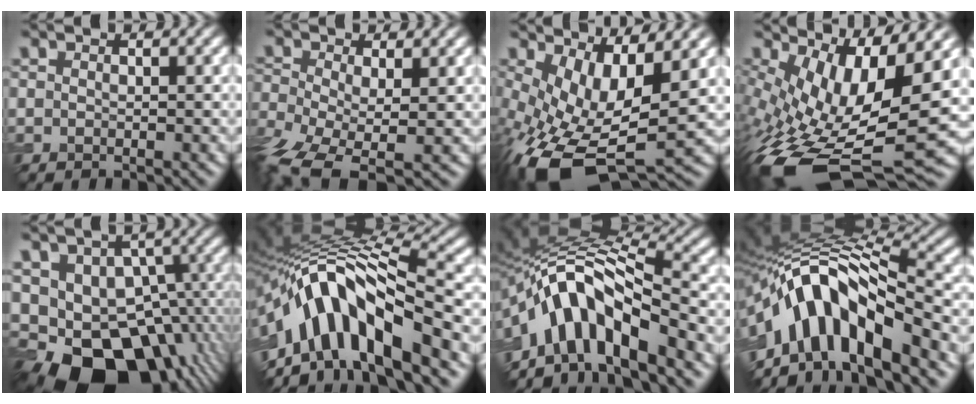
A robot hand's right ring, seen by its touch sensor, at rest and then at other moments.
{"total": 7.9, "force": [-4.4, 3.6, 5.6], "torque": [-0.131, -0.028, -0.089]}
{"total": 10.2, "force": [-2.2, 4.8, 8.8], "torque": [-0.185, -0.037, -0.028]}
{"total": 13.5, "force": [-1.6, 5.4, 12.3], "torque": [-0.240, -0.021, -0.017]}
{"total": 17.2, "force": [-6.6, 11.4, 11.0], "torque": [-0.172, -0.004, -0.096]}
{"total": 12.5, "force": [-4.9, 4.8, 10.4], "torque": [-0.168, 0.025, -0.089]}
{"total": 10.3, "force": [-5.3, 4.1, 7.9], "torque": [-0.119, 0.023, -0.104]}
{"total": 12.1, "force": [-4.6, 5.4, 9.8], "torque": [-0.156, 0.023, -0.085]}